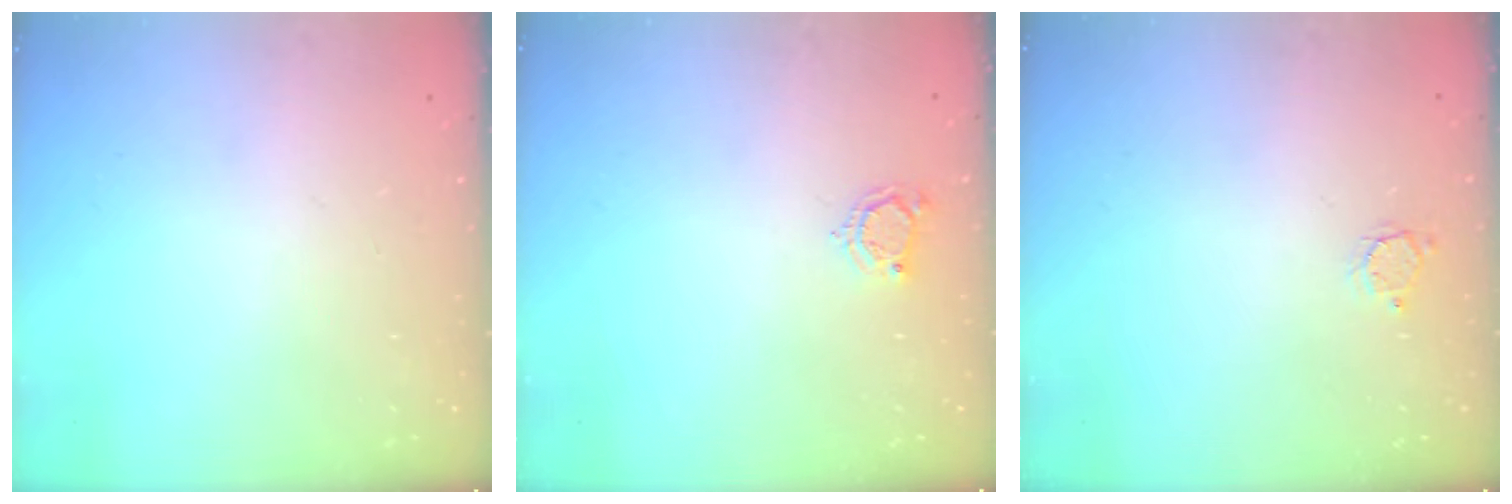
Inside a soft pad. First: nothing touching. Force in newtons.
{"total": 3.9, "press": 3.8, "slide": 0.5}
{"total": 2.6, "press": 2.6, "slide": 0.2}